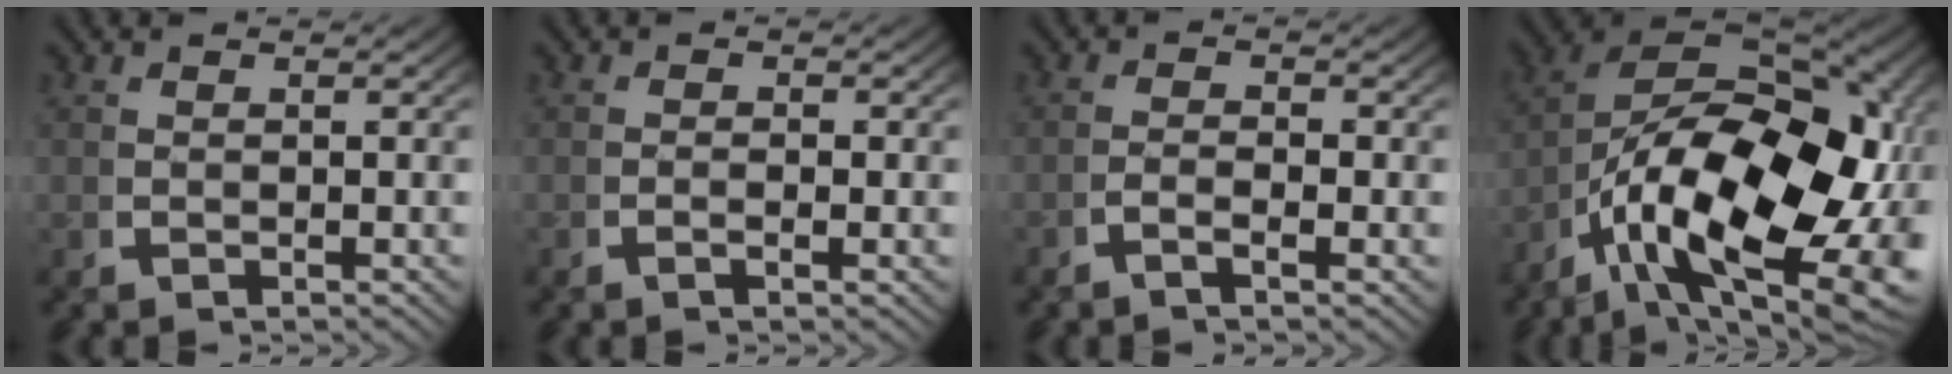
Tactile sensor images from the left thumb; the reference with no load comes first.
{"total": 0.8, "force": [-0.3, 0.2, 0.7], "torque": [-0.017, 0.001, -0.011]}
{"total": 1.6, "force": [-0.7, 0.1, 1.4], "torque": [-0.032, -0.004, -0.019]}
{"total": 23.1, "force": [-2.1, 14.6, 17.8], "torque": [-0.343, -0.066, -0.008]}